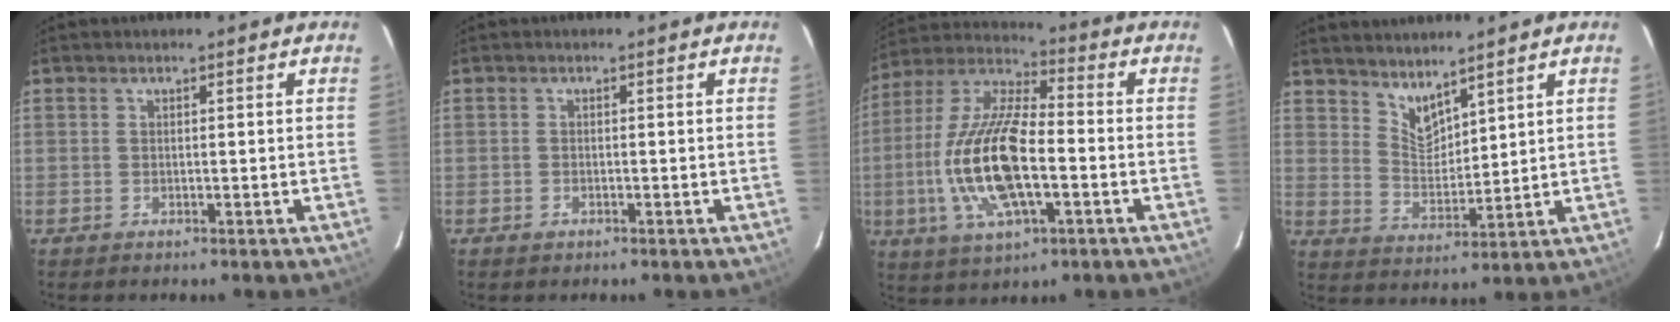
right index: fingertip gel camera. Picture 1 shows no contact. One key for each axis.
{"total": 0.9, "fx": -0.6, "fy": 0.6, "fz": 0.3, "tx": -0.006, "ty": 0.001, "tz": -0.010}
{"total": 18.2, "fx": -3.8, "fy": 6.5, "fz": 16.6, "tx": -0.343, "ty": -0.005, "tz": -0.075}
{"total": 6.1, "fx": 5.2, "fy": 2.0, "fz": 2.3, "tx": -0.034, "ty": -0.003, "tz": 0.104}